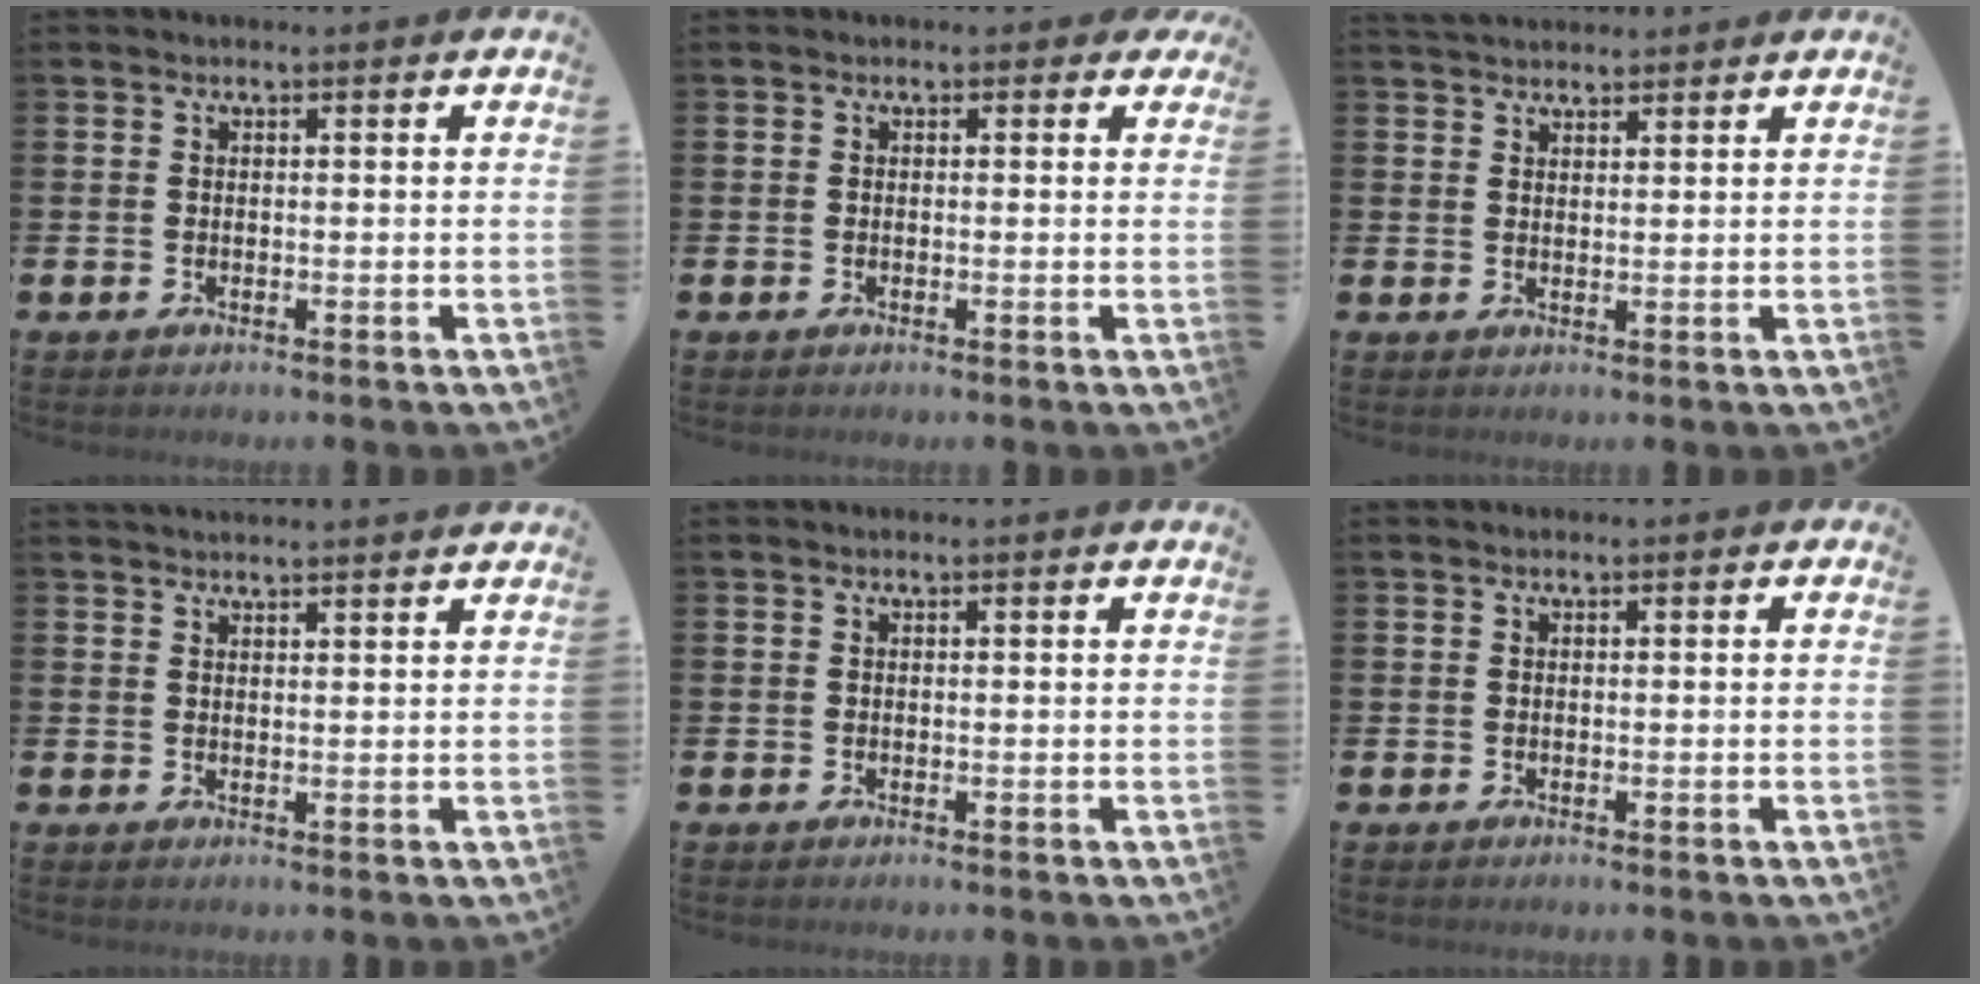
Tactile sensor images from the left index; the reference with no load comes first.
{"total": 0.8, "force": [0.0, 0.7, 0.3], "torque": [-0.004, 0.009, -0.003]}
{"total": 3.1, "force": [3.0, 0.9, 0.2], "torque": [0.004, -0.013, 0.053]}
{"total": 2.1, "force": [2.1, -0.2, 0.0], "torque": [0.005, -0.013, 0.037]}
{"total": 0.0}
{"total": 0.0}